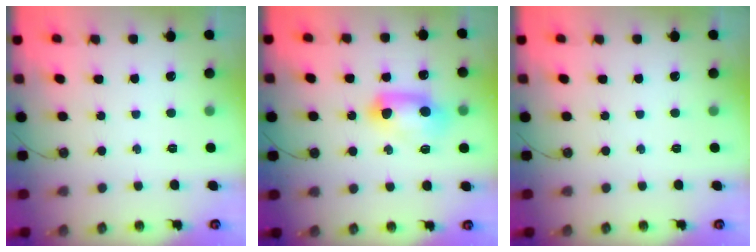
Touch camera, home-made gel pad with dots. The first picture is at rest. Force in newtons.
{"total": 10.3, "press": 10.2, "slide": 1.1}
{"total": 0.0}